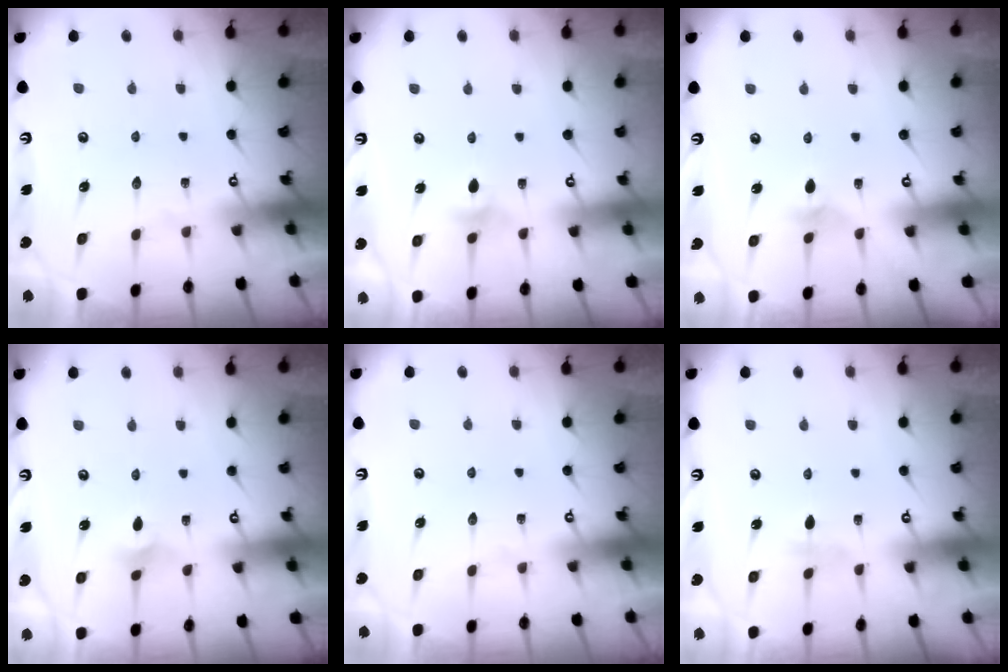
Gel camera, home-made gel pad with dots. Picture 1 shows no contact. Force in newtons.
{"total": 3.7, "press": 3.6, "slide": 0.8}
{"total": 3.8, "press": 3.7, "slide": 0.8}
{"total": 2.8, "press": 2.8, "slide": 0.6}
{"total": 0.0}
{"total": 2.7, "press": 2.6, "slide": 0.6}